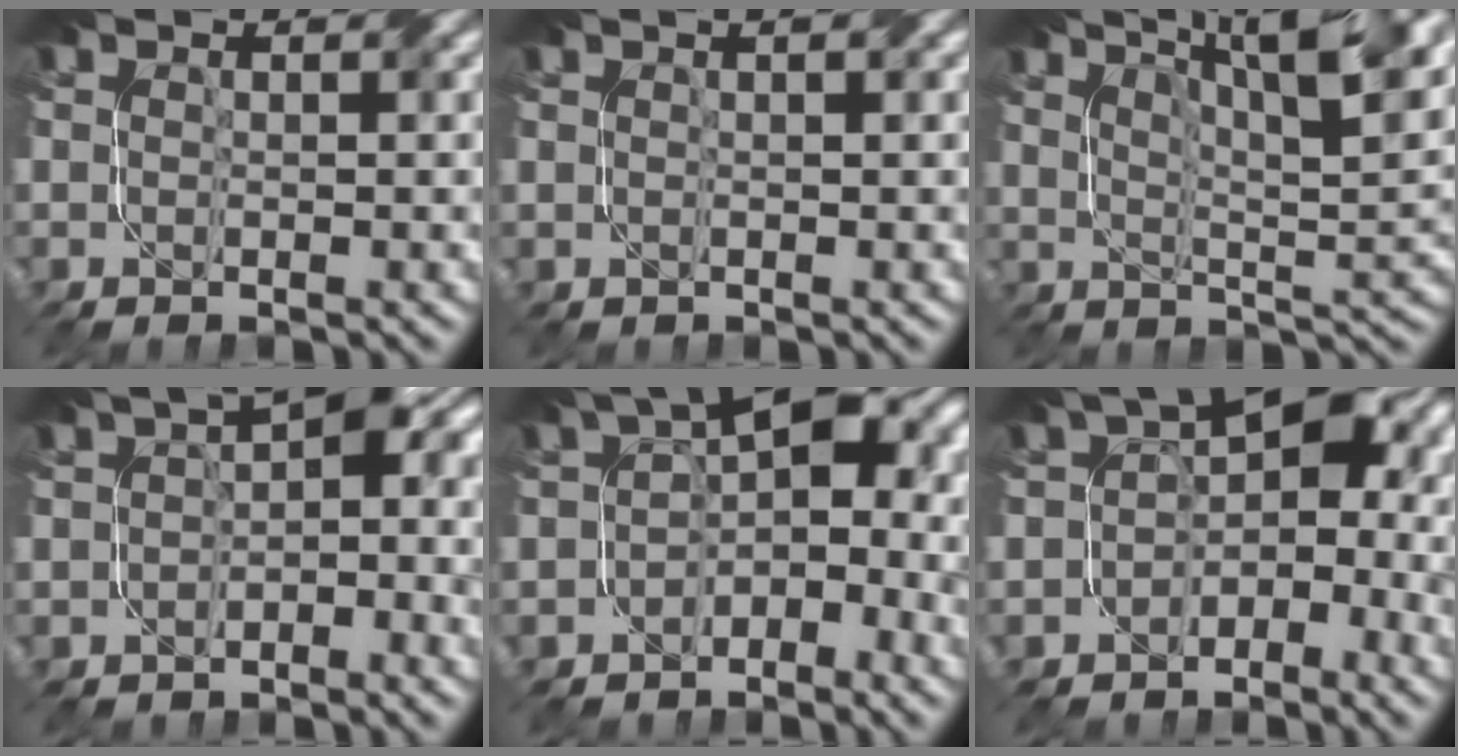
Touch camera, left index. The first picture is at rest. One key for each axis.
{"total": 0.8, "fx": 0.8, "fy": 0.0, "fz": 0.2, "tx": -0.002, "ty": 0.007, "tz": 0.006}
{"total": 13.4, "fx": 9.2, "fy": 3.8, "fz": 8.9, "tx": -0.107, "ty": 0.036, "tz": 0.107}
{"total": 4.5, "fx": 0.0, "fy": 2.4, "fz": 3.8, "tx": -0.044, "ty": 0.018, "tz": -0.015}
{"total": 7.7, "fx": -0.5, "fy": 4.9, "fz": 5.9, "tx": -0.077, "ty": 0.017, "tz": -0.024}
{"total": 6.7, "fx": -0.8, "fy": 4.5, "fz": 4.9, "tx": -0.059, "ty": 0.014, "tz": -0.027}